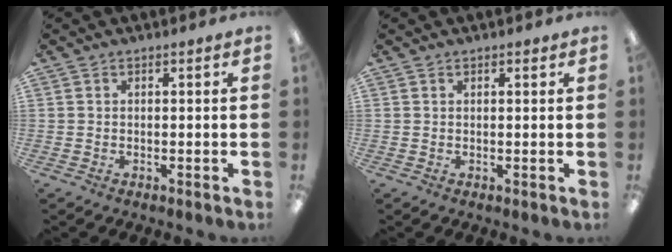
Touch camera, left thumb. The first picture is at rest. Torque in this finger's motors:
{"motor_torque": [-0.40, -0.30, -0.35, 0.17, 0.02]}